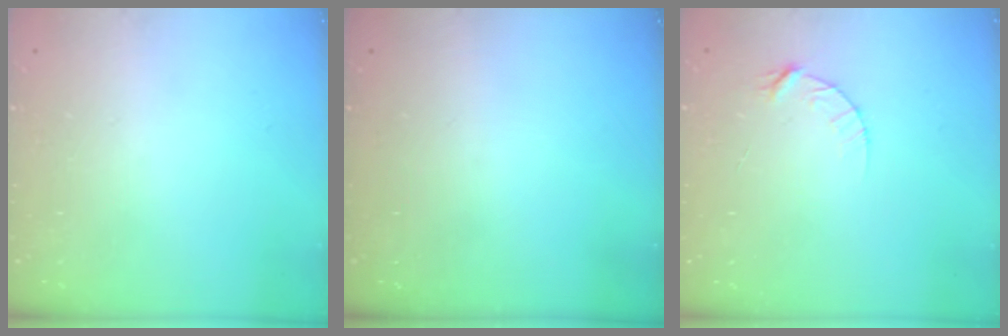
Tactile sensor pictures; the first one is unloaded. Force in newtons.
{"total": 0.0}
{"total": 4.4, "press": 4.4, "slide": 0.4}